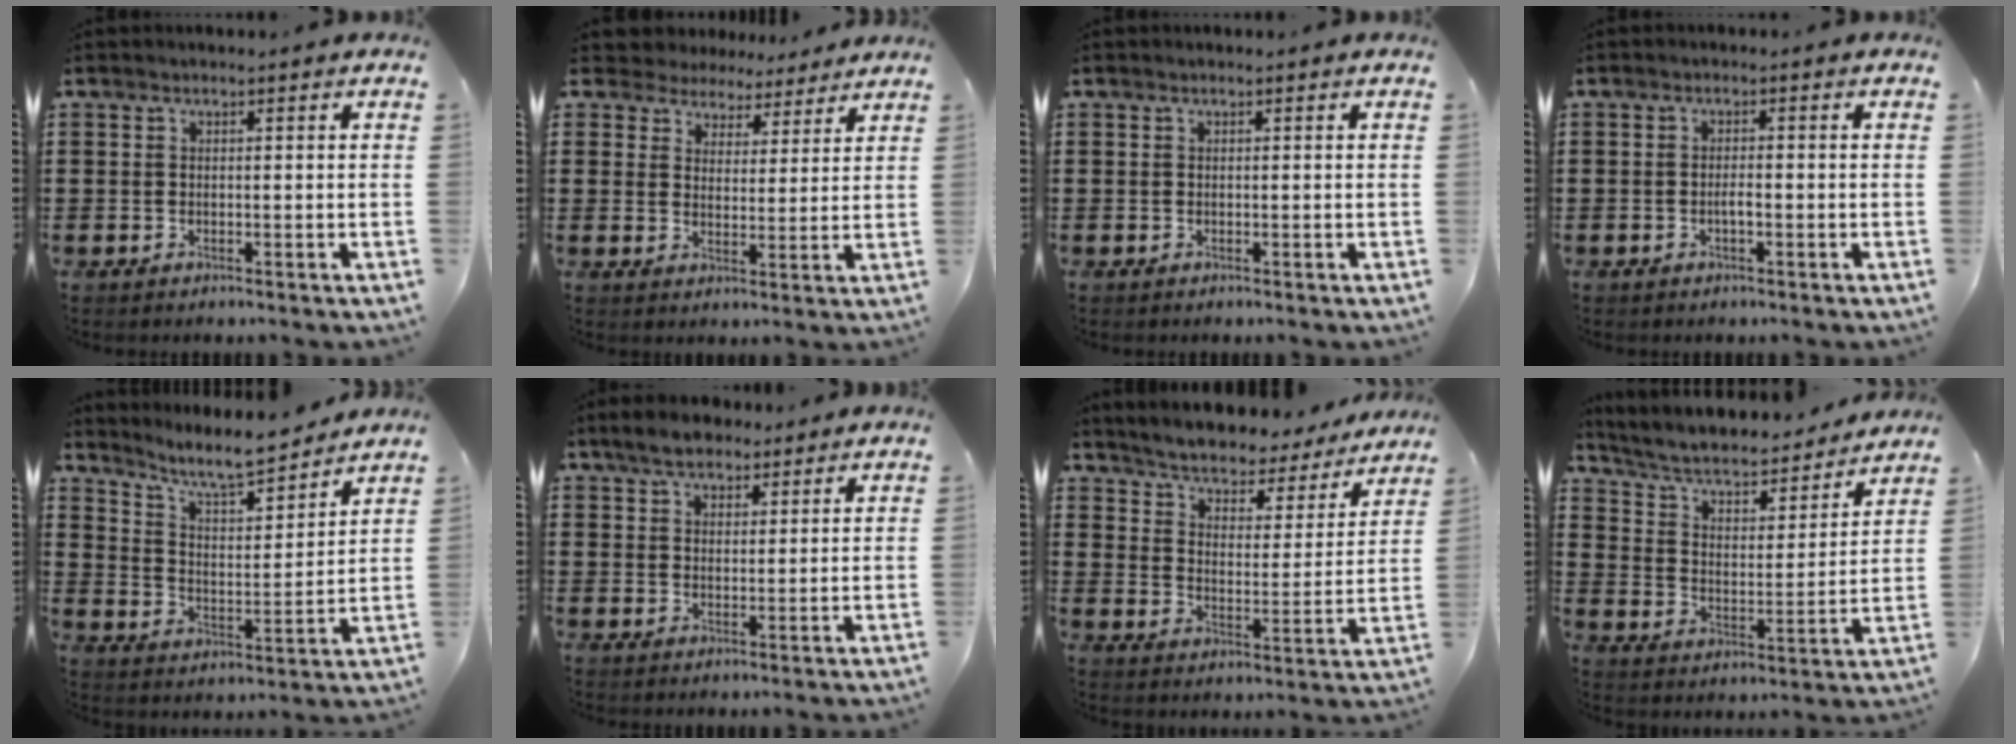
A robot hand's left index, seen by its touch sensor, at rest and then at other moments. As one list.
[{"total": 4.8, "force": [4.4, 1.9, 0.0], "torque": [-0.027, -0.014, 0.078]}, {"total": 0.0}, {"total": 1.4, "force": [-0.5, 0.3, 1.2], "torque": [-0.023, 0.000, -0.009]}, {"total": 7.5, "force": [6.8, 0.5, 3.1], "torque": [-0.086, -0.043, 0.116]}, {"total": 4.4, "force": [3.6, 2.1, 1.4], "torque": [-0.031, 0.002, 0.067]}, {"total": 4.1, "force": [4.1, 0.3, 0.3], "torque": [-0.030, -0.038, 0.062]}, {"total": 5.0, "force": [4.2, 1.5, 2.3], "torque": [-0.066, -0.033, 0.064]}]